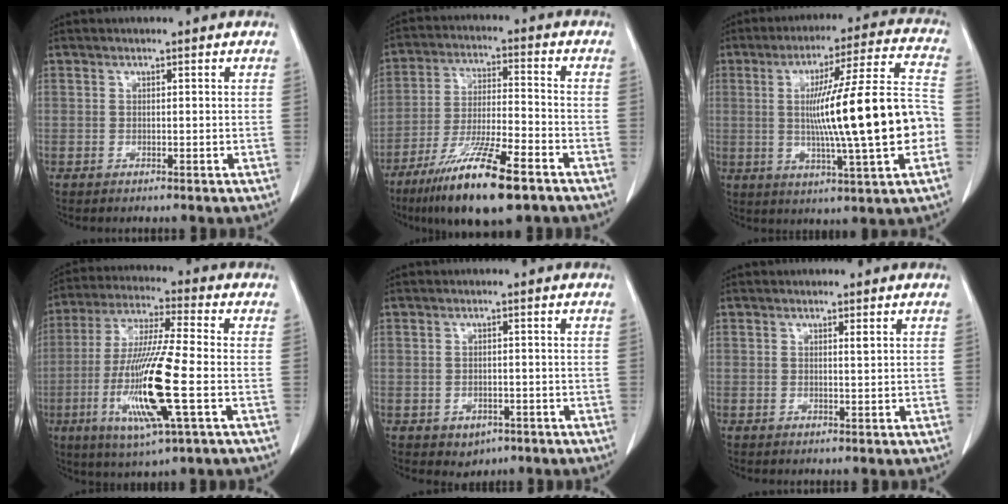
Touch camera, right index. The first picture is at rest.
{"total": 15.2, "force": [-9.6, 2.0, 11.6], "torque": [-0.222, -0.036, -0.171]}
{"total": 20.0, "force": [-1.7, 0.4, 20.0], "torque": [-0.312, 0.014, -0.028]}
{"total": 16.1, "force": [-4.0, 0.8, 15.6], "torque": [-0.320, -0.018, -0.075]}
{"total": 2.8, "force": [-1.4, 2.2, 1.1], "torque": [-0.011, 0.005, -0.008]}
{"total": 0.7, "force": [0.4, 0.0, 0.6], "torque": [-0.014, -0.003, 0.006]}